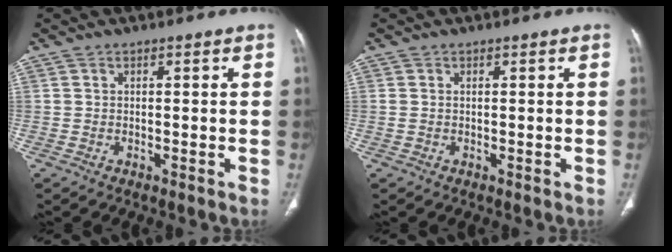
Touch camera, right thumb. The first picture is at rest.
{"total": 0.6, "force": [0.2, 0.3, 0.5], "torque": [-0.017, 0.010, 0.009]}